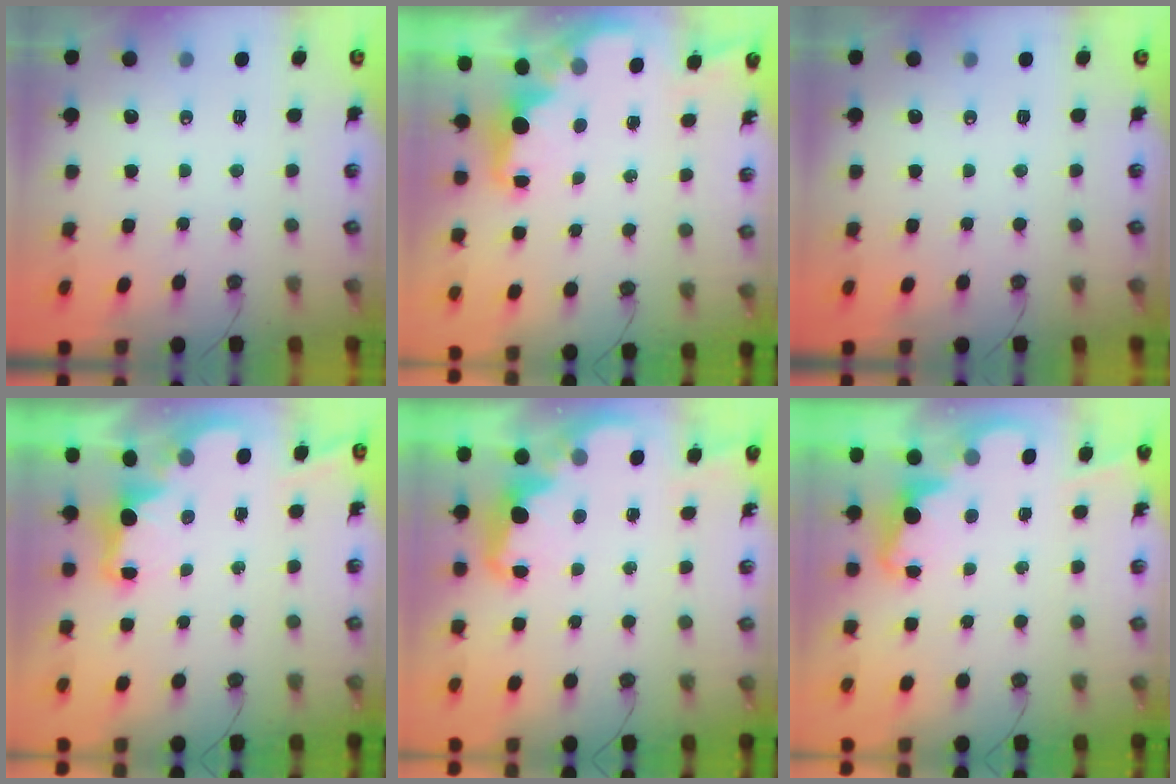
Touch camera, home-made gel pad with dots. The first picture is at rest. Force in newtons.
{"total": 2.0, "press": 1.9, "slide": 0.7}
{"total": 0.0}
{"total": 2.2, "press": 2.1, "slide": 0.8}
{"total": 2.6, "press": 2.6, "slide": 0.7}
{"total": 2.3, "press": 2.2, "slide": 0.5}